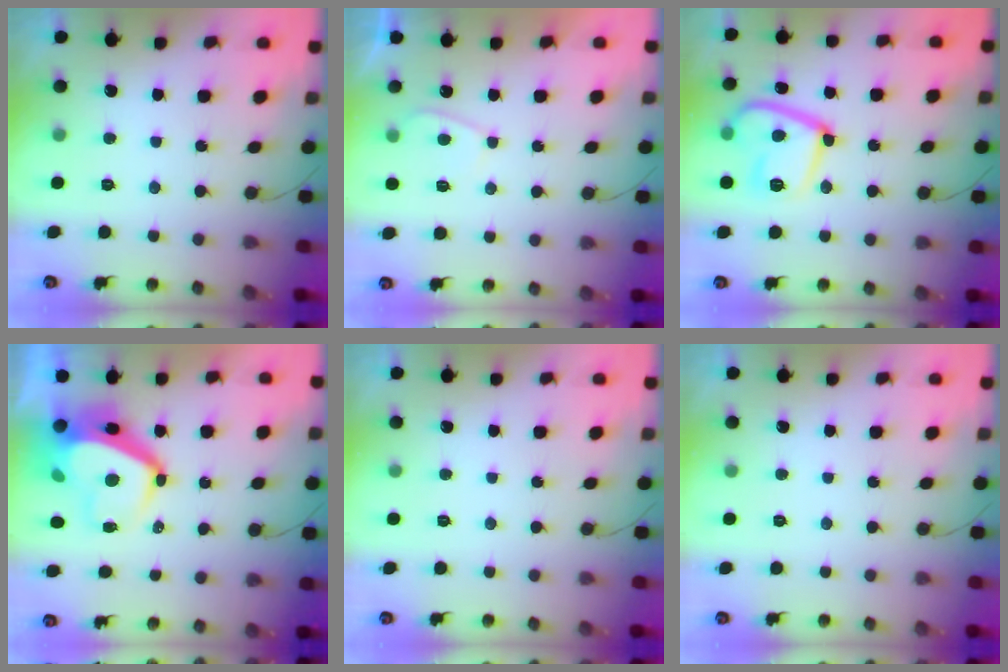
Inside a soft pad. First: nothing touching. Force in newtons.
{"total": 2.7, "press": 2.6, "slide": 0.8}
{"total": 15.3, "press": 15.2, "slide": 1.7}
{"total": 9.0, "press": 9.0, "slide": 0.5}
{"total": 0.0}
{"total": 0.0}